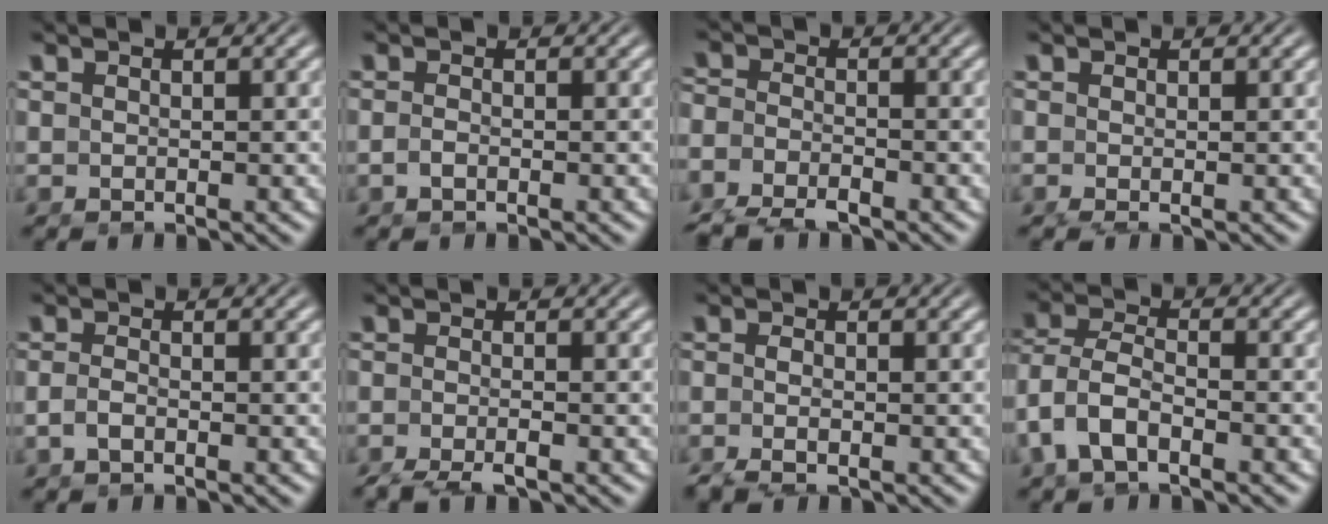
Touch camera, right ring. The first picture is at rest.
{"total": 0.9, "force": [-0.7, -0.4, 0.3], "torque": [-0.007, -0.007, -0.009]}
{"total": 4.2, "force": [-2.9, 2.5, 1.6], "torque": [-0.043, -0.025, -0.047]}
{"total": 1.3, "force": [-0.7, 0.9, 0.7], "torque": [-0.023, -0.013, -0.007]}
{"total": 1.2, "force": [-1.0, -0.1, 0.8], "torque": [-0.022, -0.012, -0.012]}
{"total": 2.7, "force": [-2.1, 0.8, 1.5], "torque": [-0.029, -0.011, -0.033]}
{"total": 3.3, "force": [-2.2, 1.6, 1.9], "torque": [-0.046, -0.018, -0.031]}
{"total": 5.3, "force": [-1.1, 4.1, 3.2], "torque": [-0.094, -0.026, -0.011]}